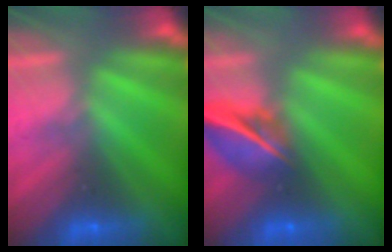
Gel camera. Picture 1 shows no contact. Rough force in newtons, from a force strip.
{"total": 6.1}